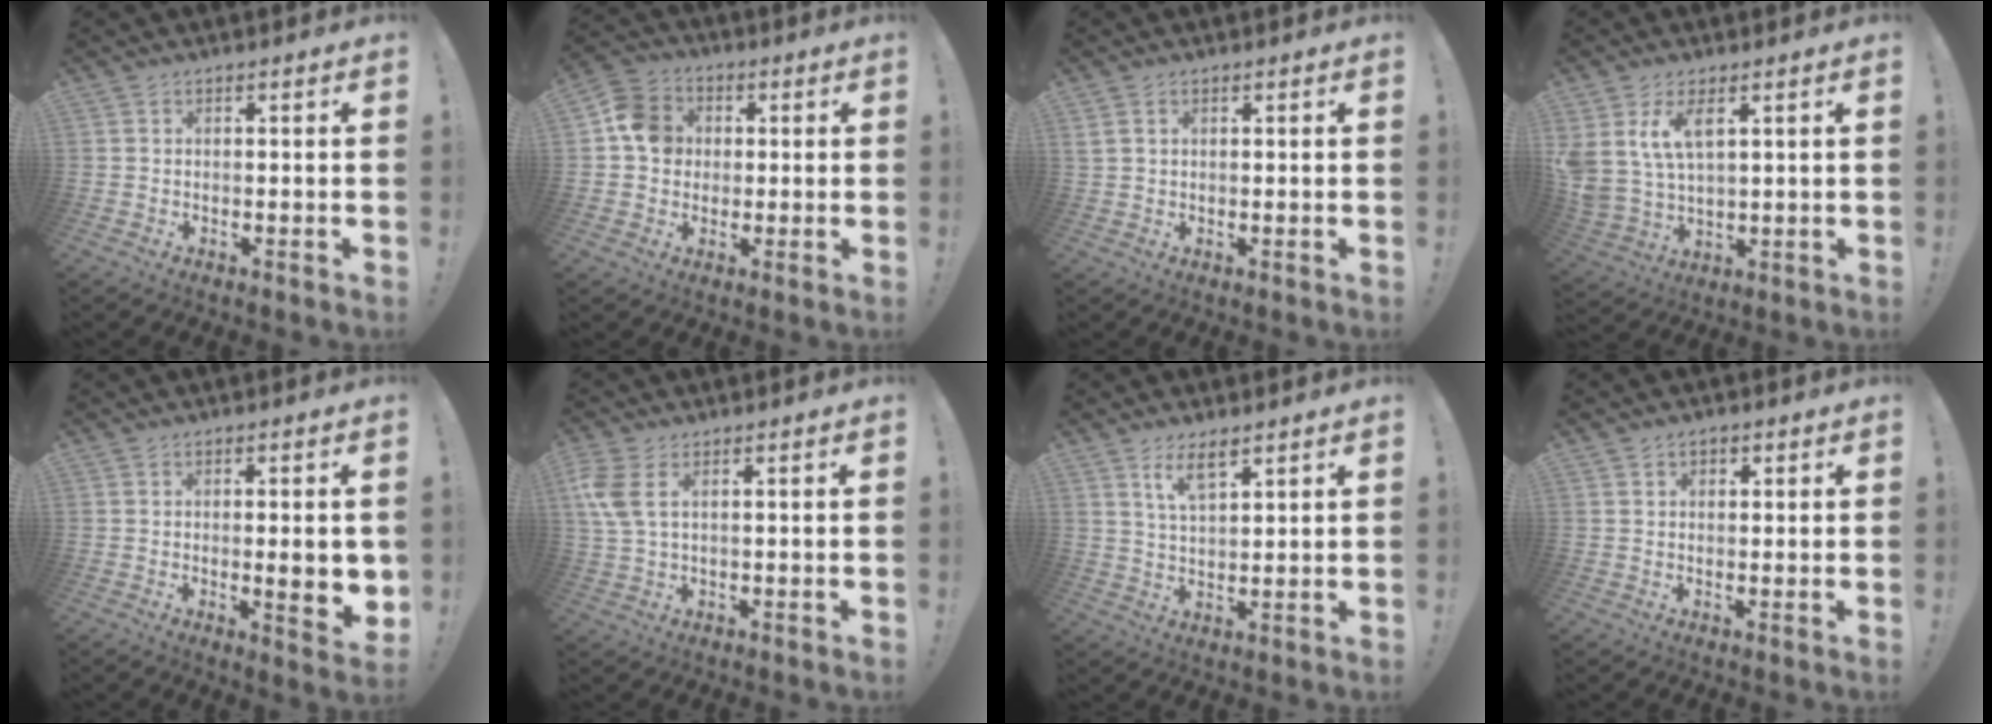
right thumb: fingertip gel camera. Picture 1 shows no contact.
{"total": 10.9, "force": [1.1, 9.7, 4.9], "torque": [-0.061, 0.009, 0.025]}
{"total": 2.3, "force": [1.2, 1.8, 0.9], "torque": [-0.019, 0.005, 0.023]}
{"total": 9.5, "force": [5.0, 5.0, 6.3], "torque": [-0.139, -0.017, 0.096]}
{"total": 7.5, "force": [0.0, 1.1, 7.4], "torque": [-0.090, -0.014, 0.002]}
{"total": 6.3, "force": [2.2, 2.8, 5.2], "torque": [-0.122, -0.006, 0.040]}
{"total": 6.6, "force": [4.7, 2.3, 3.9], "torque": [-0.073, -0.014, 0.083]}
{"total": 1.5, "force": [0.7, 1.2, 0.7], "torque": [0.000, -0.002, 0.009]}